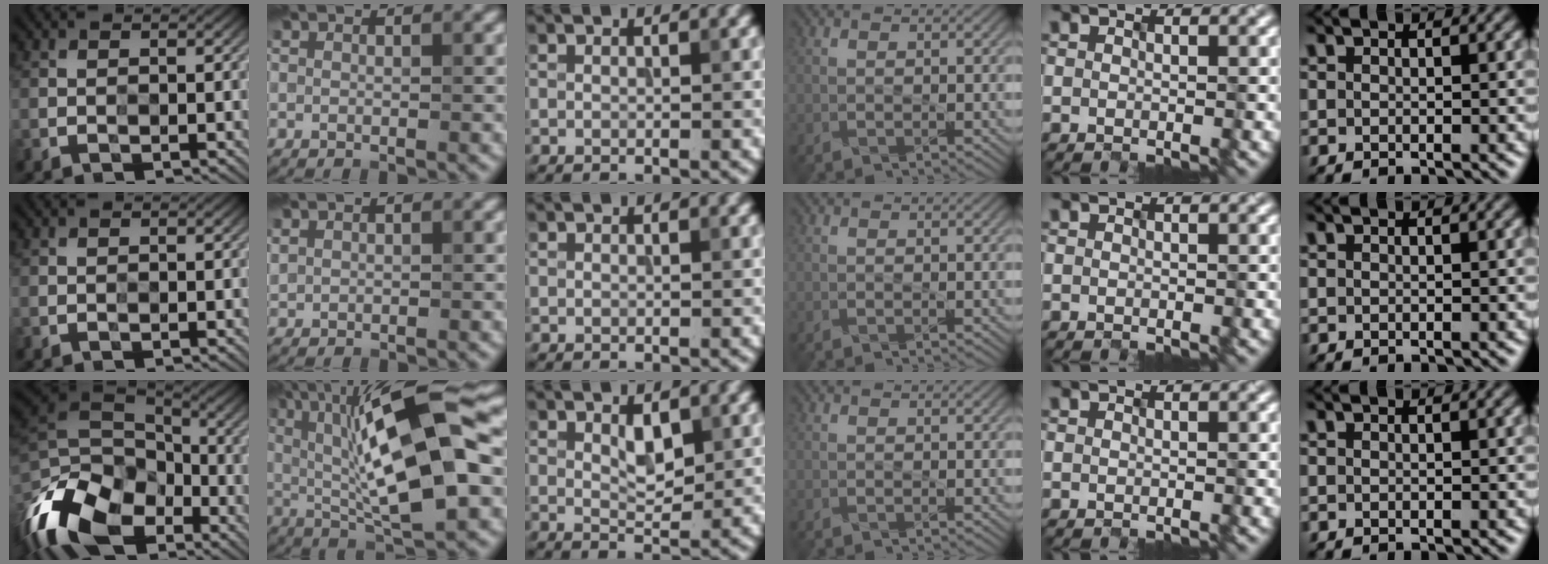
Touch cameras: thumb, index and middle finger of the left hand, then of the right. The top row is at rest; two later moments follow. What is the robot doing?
{"motion": "extract", "object": "pen cap and body"}